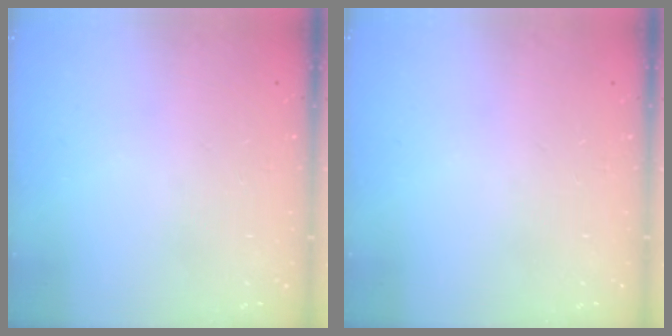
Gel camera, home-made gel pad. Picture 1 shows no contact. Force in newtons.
{"total": 0.0}